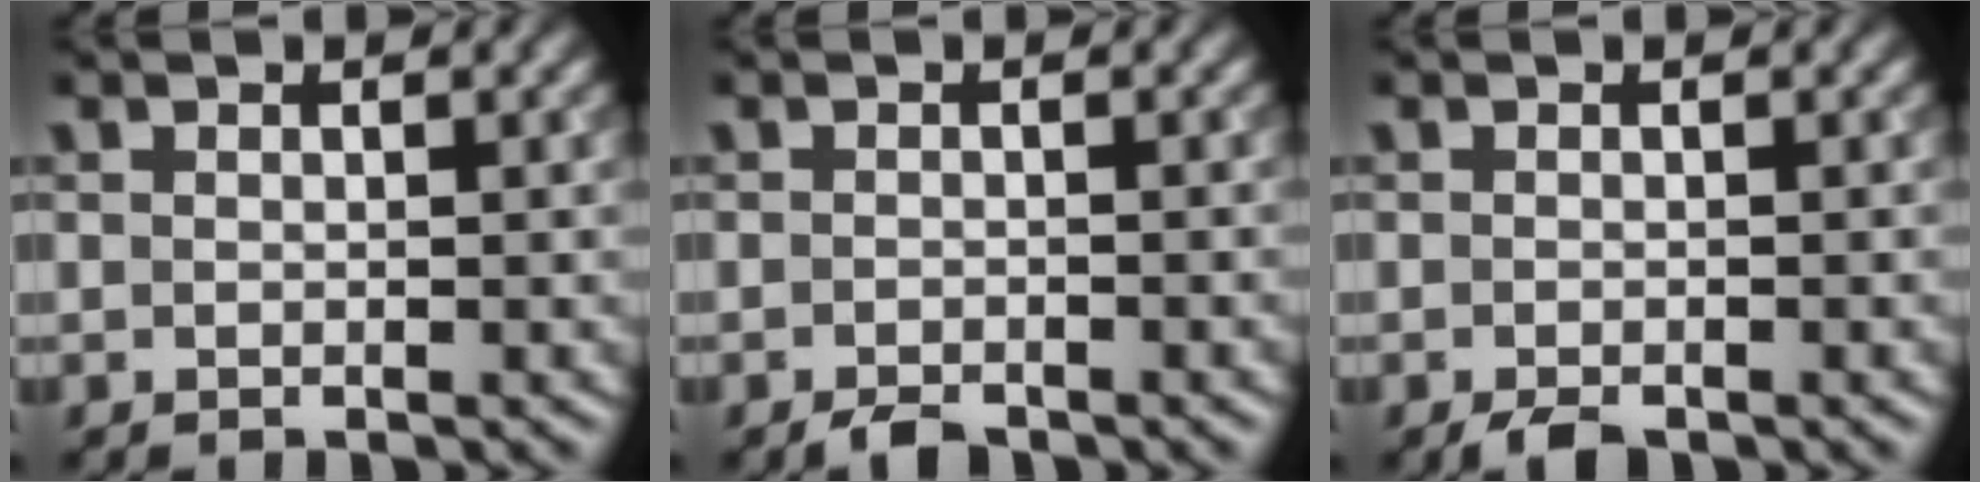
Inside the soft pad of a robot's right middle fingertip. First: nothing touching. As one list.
[{"total": 1.6, "force": [-1.4, 0.4, 0.6], "torque": [-0.009, 0.000, -0.024]}, {"total": 1.8, "force": [-1.5, 0.4, 1.0], "torque": [-0.015, -0.002, -0.021]}]